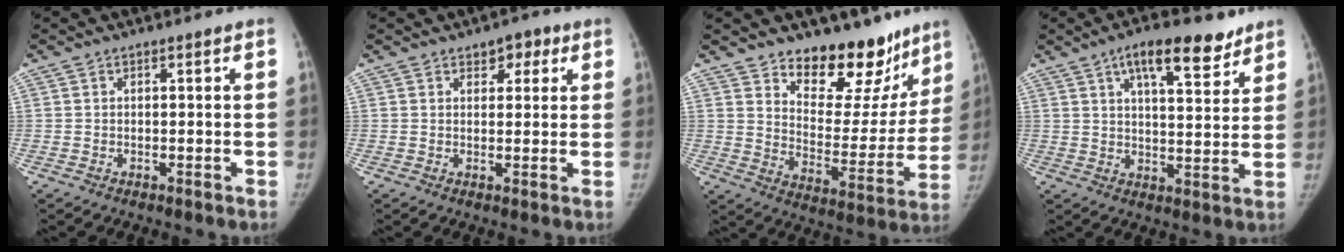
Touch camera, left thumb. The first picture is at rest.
{"total": 4.0, "force": [2.0, 2.6, 2.1], "torque": [0.004, -0.004, 0.021]}
{"total": 18.9, "force": [14.5, 9.2, 7.6], "torque": [-0.037, -0.114, 0.209]}
{"total": 11.6, "force": [7.4, 4.3, 7.9], "torque": [-0.093, -0.031, 0.111]}